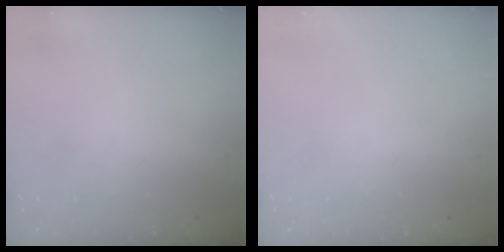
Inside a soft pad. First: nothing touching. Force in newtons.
{"total": 0.0}